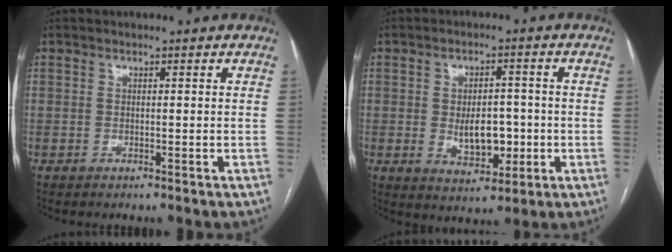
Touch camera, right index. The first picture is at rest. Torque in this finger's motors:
{"motor_torque": [0.06, -0.13, 0.14, 0.03]}